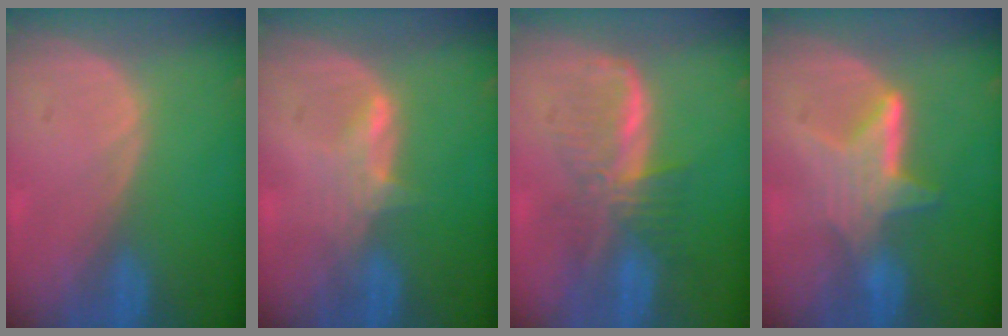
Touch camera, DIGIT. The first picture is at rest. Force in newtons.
{"total": 2.9, "press": 2.9, "slide": 0.4}
{"total": 6.6, "press": 6.3, "slide": 2.1}
{"total": 6.5, "press": 5.9, "slide": 2.8}